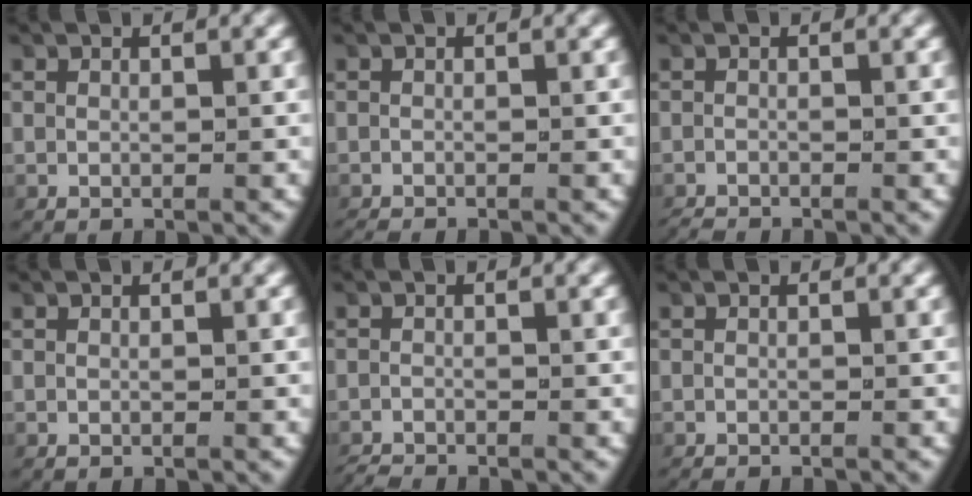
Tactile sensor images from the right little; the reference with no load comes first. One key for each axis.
{"total": 1.4, "fx": -1.4, "fy": 0.3, "fz": 0.2, "tx": -0.007, "ty": -0.009, "tz": -0.021}
{"total": 1.3, "fx": -1.3, "fy": 0.1, "fz": 0.1, "tx": -0.009, "ty": -0.010, "tz": -0.020}
{"total": 0.0}
{"total": 1.6, "fx": -1.6, "fy": 0.2, "fz": 0.1, "tx": -0.010, "ty": -0.010, "tz": -0.026}
{"total": 1.0, "fx": -1.0, "fy": 0.1, "fz": 0.1, "tx": -0.006, "ty": -0.006, "tz": -0.014}